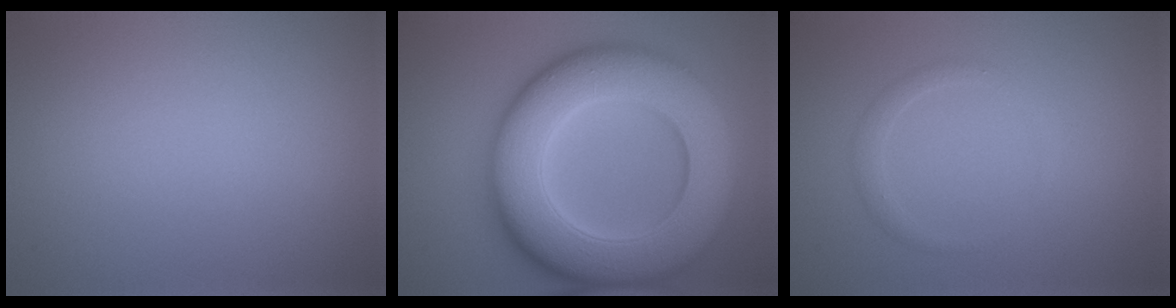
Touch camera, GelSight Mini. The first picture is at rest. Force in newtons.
{"total": 14.6, "press": 14.6, "slide": 0.3}
{"total": 1.2, "press": 1.2, "slide": 0.2}